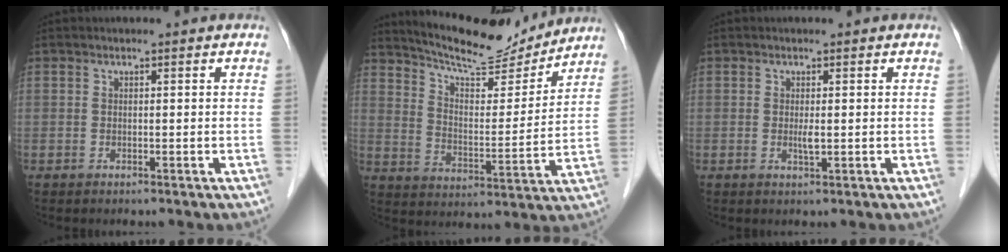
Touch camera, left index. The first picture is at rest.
{"total": 14.3, "force": [13.5, 2.1, 4.4], "torque": [-0.076, -0.012, 0.210]}
{"total": 1.4, "force": [-0.6, 0.1, 1.2], "torque": [-0.025, -0.010, -0.008]}